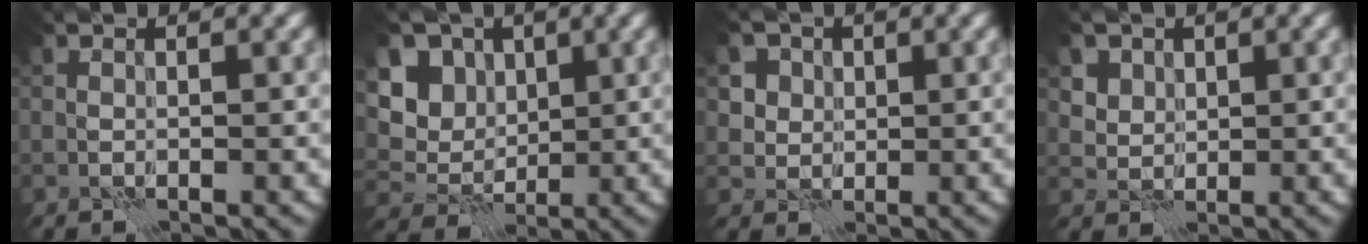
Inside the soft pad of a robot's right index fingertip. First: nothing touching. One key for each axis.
{"total": 6.1, "fx": 1.8, "fy": 4.8, "fz": 3.2, "tx": -0.069, "ty": 0.012, "tz": 0.009}
{"total": 4.5, "fx": 1.9, "fy": 3.8, "fz": 1.6, "tx": -0.040, "ty": 0.001, "tz": 0.024}
{"total": 4.0, "fx": 2.1, "fy": 3.1, "fz": 1.5, "tx": -0.048, "ty": -0.007, "tz": 0.040}